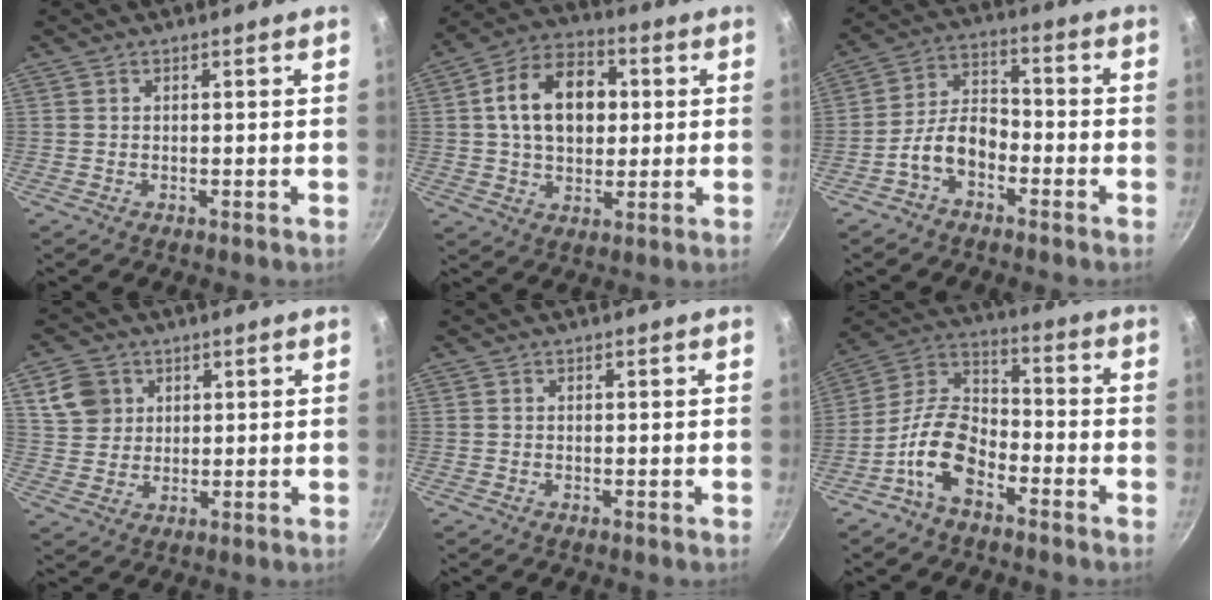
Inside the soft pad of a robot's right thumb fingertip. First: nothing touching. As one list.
[{"total": 15.2, "force": [2.3, 10.6, 10.6], "torque": [-0.143, 0.020, 0.027]}, {"total": 8.3, "force": [-4.0, 5.0, 5.4], "torque": [-0.084, 0.049, -0.084]}, {"total": 7.6, "force": [3.0, 6.3, 2.9], "torque": [-0.027, 0.003, 0.064]}, {"total": 0.0}, {"total": 12.2, "force": [-6.2, 6.8, 8.0], "torque": [-0.140, 0.061, -0.140]}]